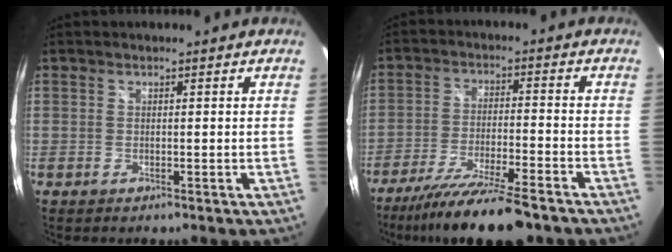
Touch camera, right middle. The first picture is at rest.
{"total": 14.1, "force": [-11.6, 1.5, 8.0], "torque": [-0.164, -0.025, -0.193]}